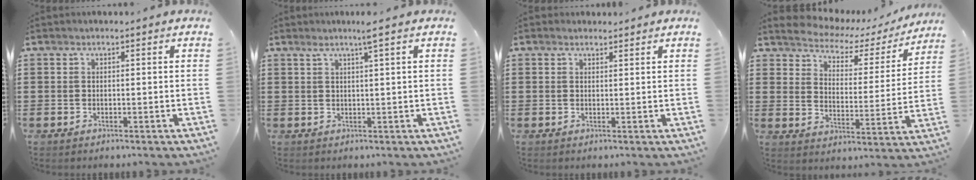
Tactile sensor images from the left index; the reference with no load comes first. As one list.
[{"total": 2.7, "force": [1.4, -0.3, 2.2], "torque": [-0.046, -0.003, 0.023]}, {"total": 1.1, "force": [1.0, 0.4, 0.1], "torque": [-0.004, 0.002, 0.020]}, {"total": 3.4, "force": [3.1, 1.2, 0.7], "torque": [-0.037, -0.025, 0.043]}]